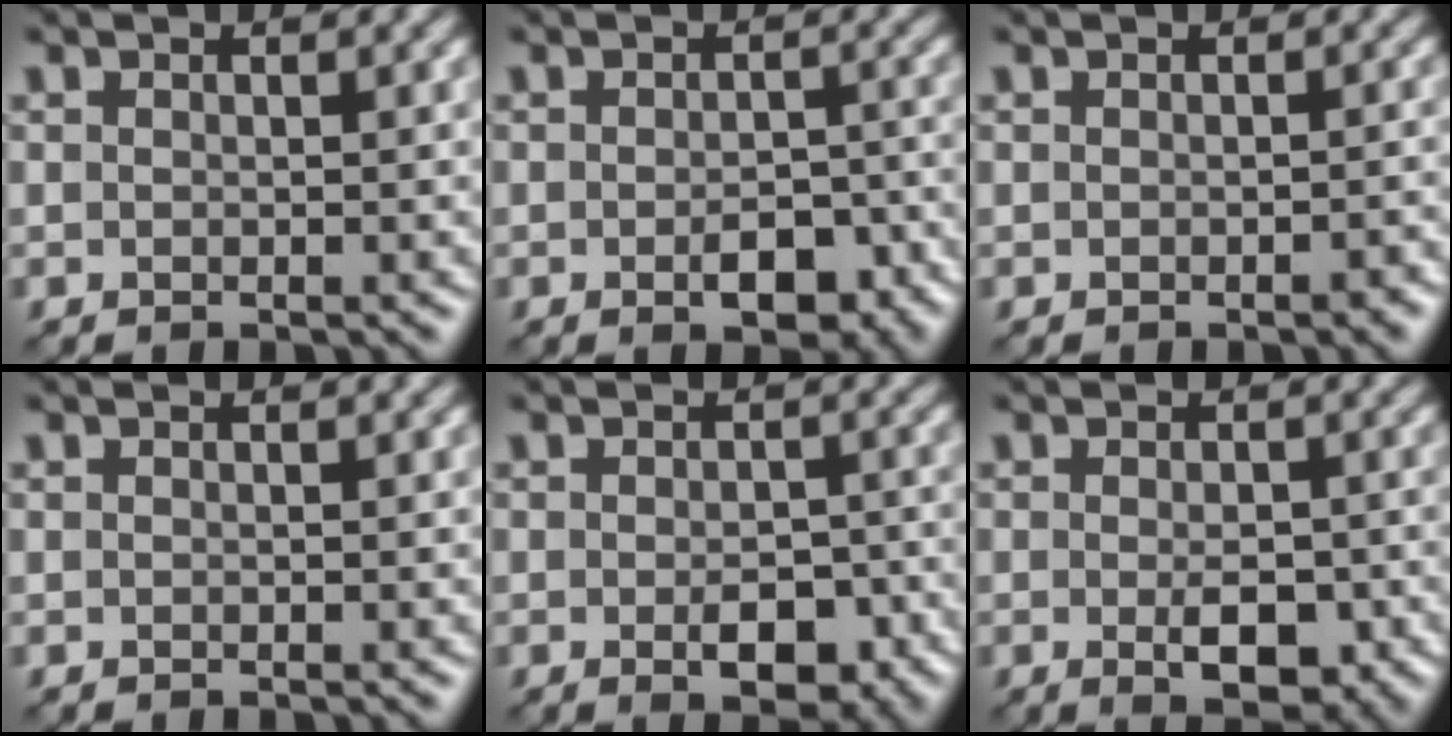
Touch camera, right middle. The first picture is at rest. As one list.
[{"total": 4.2, "force": [-1.7, 2.1, 3.2], "torque": [-0.044, -0.004, -0.021]}, {"total": 0.8, "force": [-0.4, 0.3, 0.6], "torque": [-0.010, 0.001, -0.003]}, {"total": 0.0}, {"total": 4.3, "force": [-1.6, 2.2, 3.4], "torque": [-0.047, -0.005, -0.019]}, {"total": 4.1, "force": [-1.2, 1.8, 3.5], "torque": [-0.054, -0.008, -0.013]}]